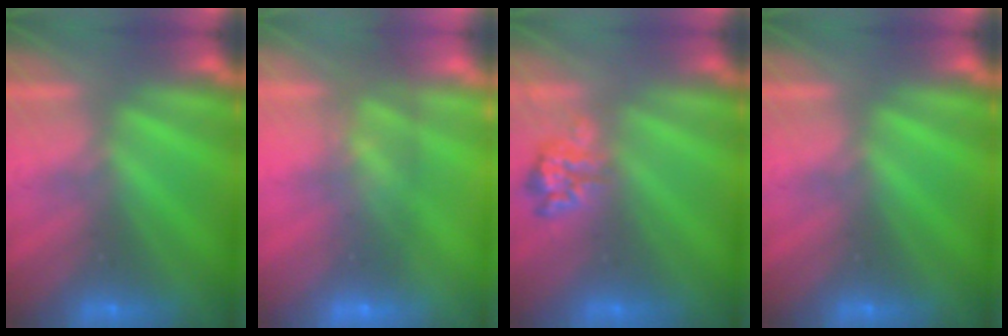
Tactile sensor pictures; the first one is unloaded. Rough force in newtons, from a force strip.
{"total": 7.3}
{"total": 2.4}
{"total": 0.0}